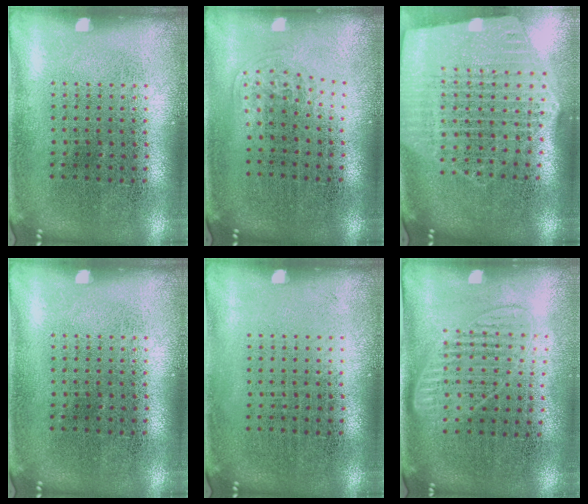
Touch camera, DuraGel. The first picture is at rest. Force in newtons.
{"total": 1.1, "press": 0.6, "slide": 0.8}
{"total": 2.6, "press": 2.2, "slide": 1.4}
{"total": 0.0}
{"total": 0.0}
{"total": 1.3, "press": 1.2, "slide": 0.6}